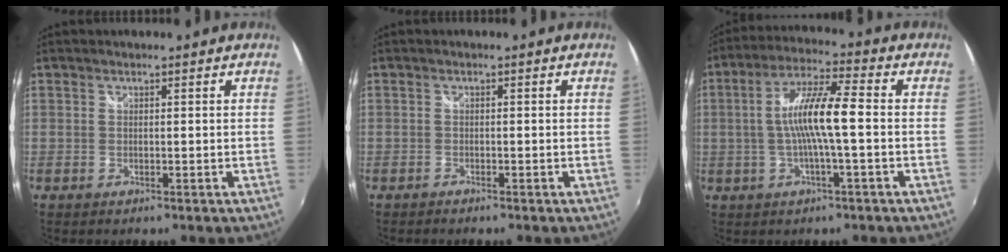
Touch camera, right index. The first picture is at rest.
{"total": 1.0, "force": [-0.9, 0.2, 0.1], "torque": [-0.008, -0.005, -0.018]}
{"total": 9.8, "force": [-1.0, 0.7, 9.8], "torque": [-0.190, 0.012, -0.019]}